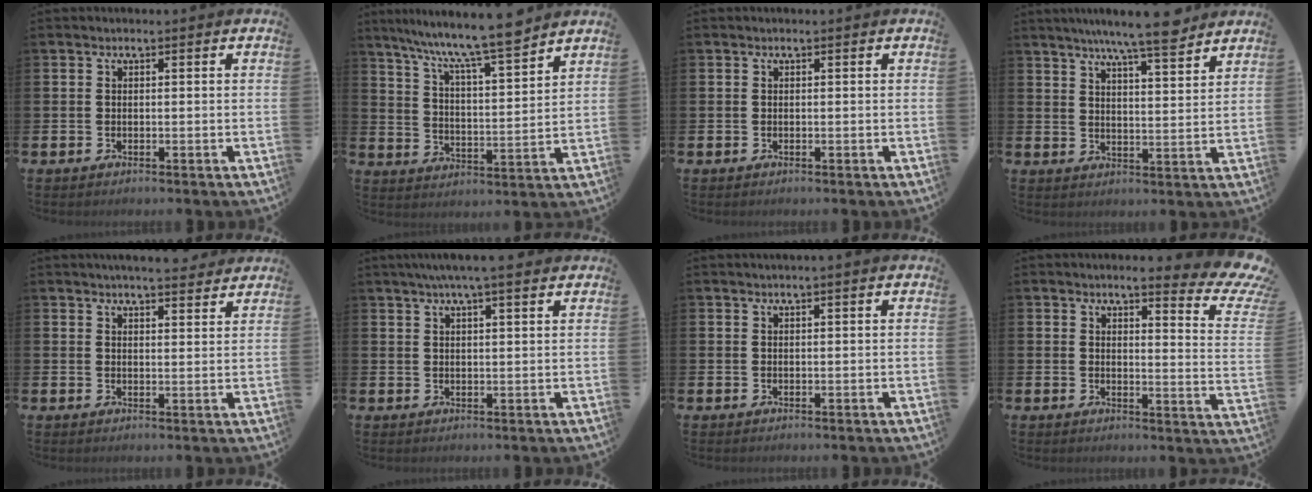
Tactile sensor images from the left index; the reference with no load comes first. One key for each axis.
{"total": 0.5, "fx": 0.4, "fy": 0.0, "fz": 0.4, "tx": -0.012, "ty": 0.005, "tz": 0.007}
{"total": 0.0}
{"total": 7.9, "fx": 7.2, "fy": 0.1, "fz": 3.3, "tx": -0.062, "ty": -0.037, "tz": 0.124}
{"total": 4.2, "fx": 4.2, "fy": 0.1, "fz": 0.6, "tx": -0.011, "ty": -0.021, "tz": 0.073}
{"total": 4.4, "fx": 3.7, "fy": -0.1, "fz": 2.3, "tx": -0.044, "ty": -0.009, "tz": 0.064}
{"total": 0.5, "fx": 0.4, "fy": -0.2, "fz": 0.3, "tx": -0.008, "ty": 0.001, "tz": 0.008}
{"total": 4.8, "fx": 4.0, "fy": 0.7, "fz": 2.6, "tx": -0.032, "ty": -0.044, "tz": 0.056}